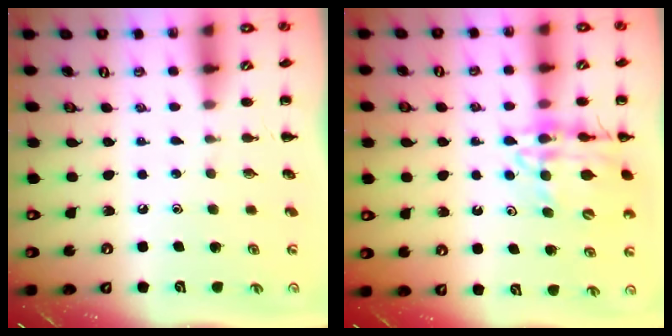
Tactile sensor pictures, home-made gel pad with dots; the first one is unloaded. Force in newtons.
{"total": 14.9, "press": 14.5, "slide": 3.1}